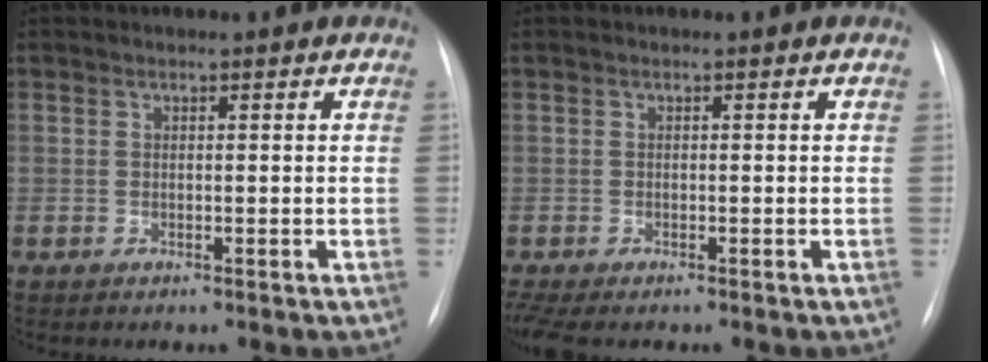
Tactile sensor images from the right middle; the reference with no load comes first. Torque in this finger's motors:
{"motor_torque": [0.66, -0.55, 0.04, 0.03]}